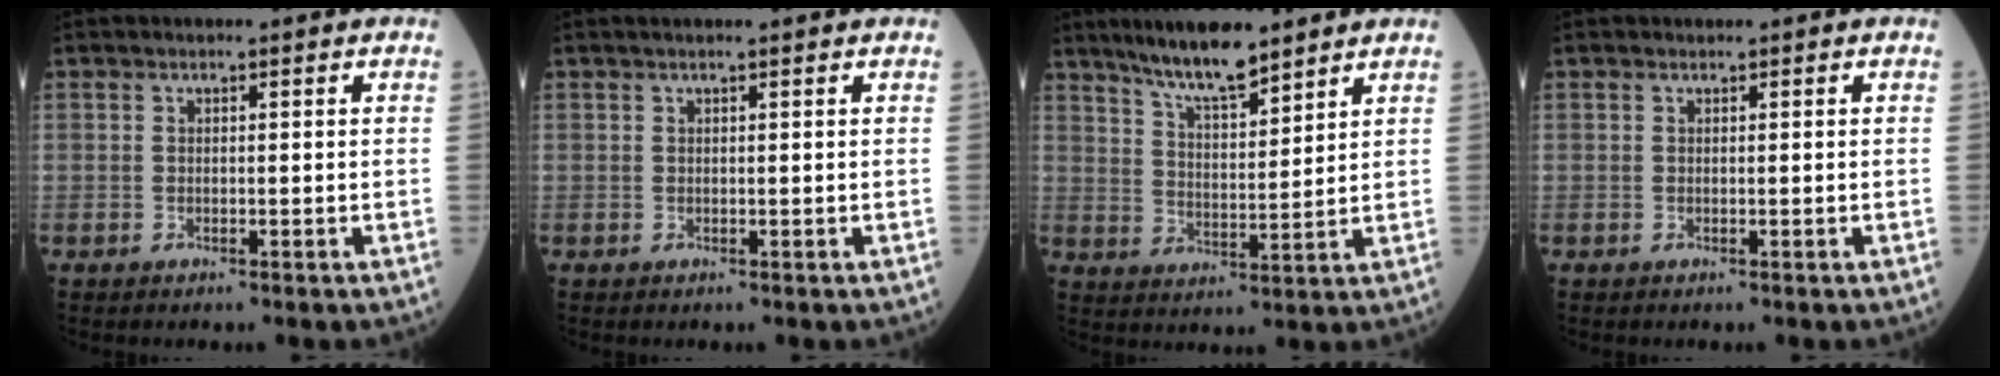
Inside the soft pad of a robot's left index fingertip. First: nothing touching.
{"total": 2.1, "force": [1.7, -0.2, 1.1], "torque": [-0.014, 0.016, 0.025]}
{"total": 9.0, "force": [7.4, 1.3, 4.8], "torque": [-0.095, 0.005, 0.138]}
{"total": 0.0}